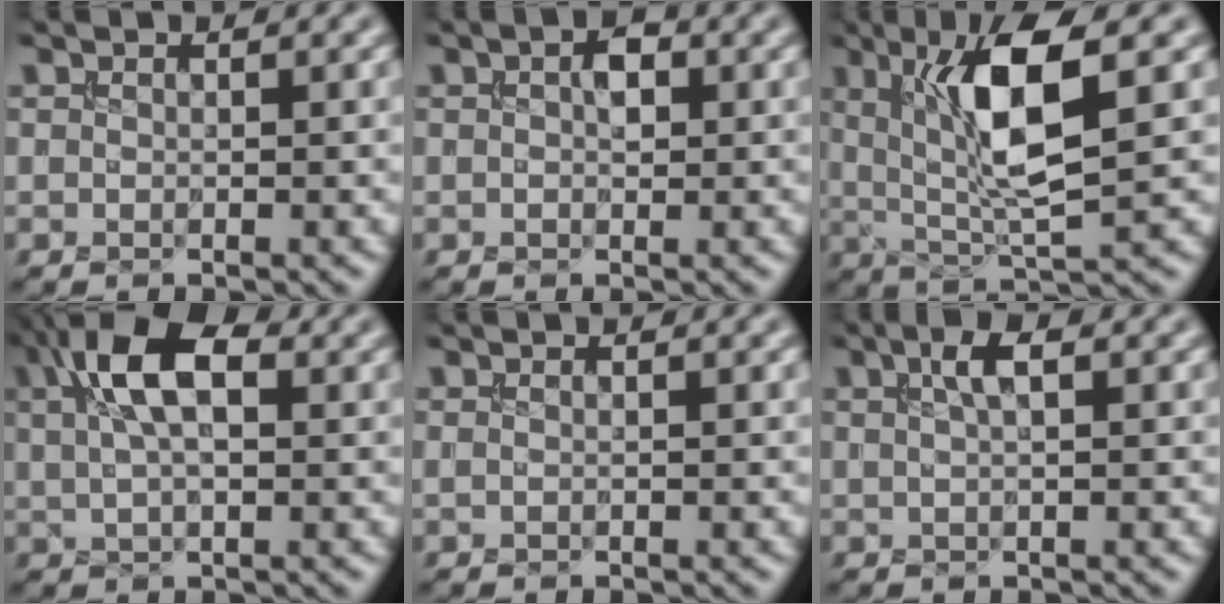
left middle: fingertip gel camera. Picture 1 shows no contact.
{"total": 1.7, "force": [0.1, 1.0, 1.4], "torque": [-0.019, 0.004, -0.001]}
{"total": 8.0, "force": [1.7, 1.9, 7.6], "torque": [-0.133, -0.006, 0.037]}
{"total": 6.5, "force": [2.1, 3.1, 5.4], "torque": [-0.099, 0.015, 0.030]}
{"total": 0.0}
{"total": 2.0, "force": [0.7, 0.6, 1.8], "torque": [-0.028, 0.007, 0.014]}